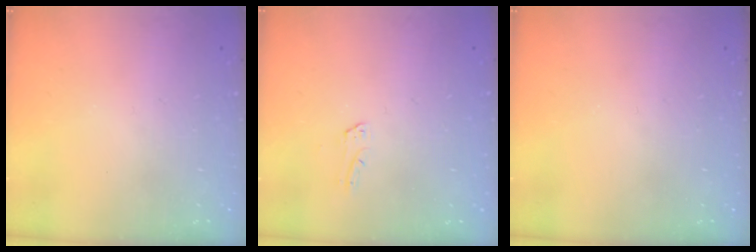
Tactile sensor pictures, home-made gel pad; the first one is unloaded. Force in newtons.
{"total": 1.9, "press": 1.9, "slide": 0.1}
{"total": 0.0}